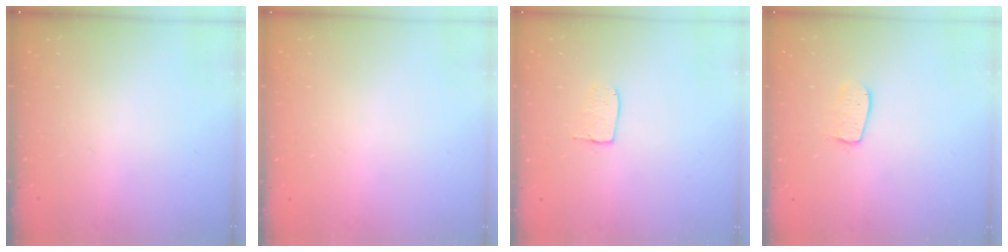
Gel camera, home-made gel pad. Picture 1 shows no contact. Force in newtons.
{"total": 0.0}
{"total": 5.5, "press": 5.5, "slide": 0.3}
{"total": 6.7, "press": 6.7, "slide": 0.5}